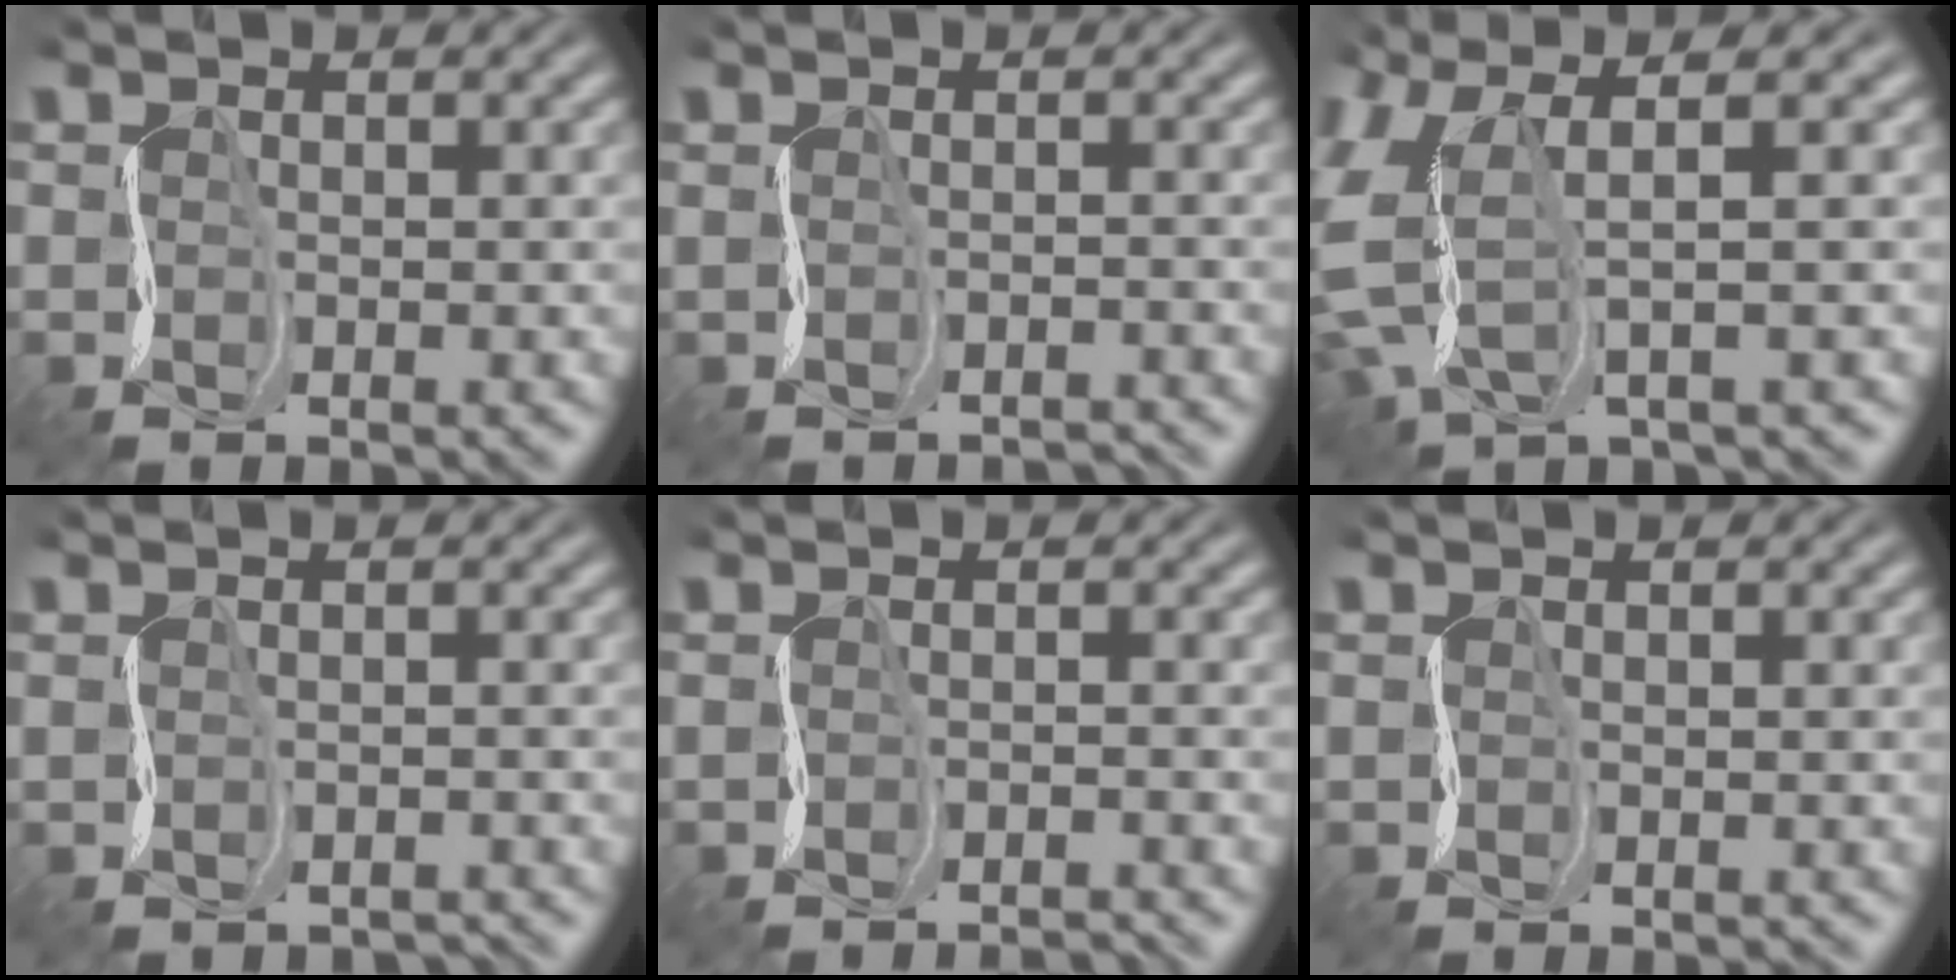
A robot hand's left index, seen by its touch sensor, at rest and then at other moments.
{"total": 1.3, "force": [-1.2, 0.1, 0.6], "torque": [-0.013, -0.013, -0.026]}
{"total": 7.2, "force": [0.9, 3.1, 6.5], "torque": [-0.167, -0.009, 0.011]}
{"total": 1.1, "force": [-1.0, 0.3, 0.4], "torque": [-0.006, -0.009, -0.017]}
{"total": 1.7, "force": [-1.5, 0.1, 0.8], "torque": [-0.012, -0.011, -0.034]}
{"total": 0.6, "force": [0.3, 0.2, 0.5], "torque": [-0.011, 0.000, 0.001]}